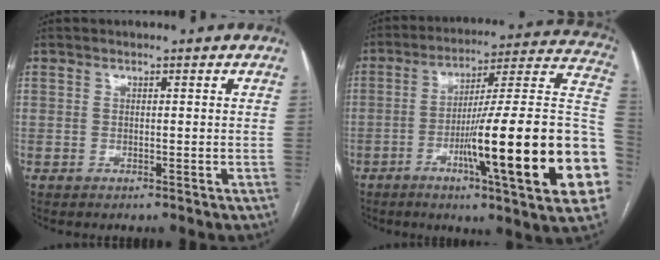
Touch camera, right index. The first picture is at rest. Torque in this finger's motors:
{"motor_torque": [2.14, 0.00, 1.05, 0.21]}